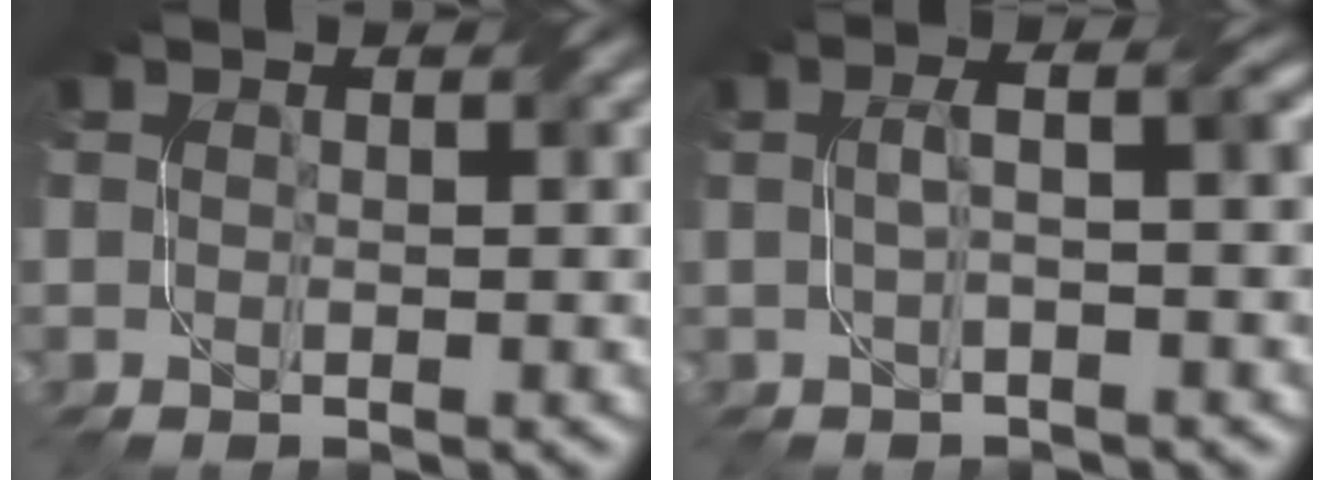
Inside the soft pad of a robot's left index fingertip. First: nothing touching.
{"total": 3.6, "force": [0.2, 1.2, 3.4], "torque": [-0.050, 0.016, 0.004]}